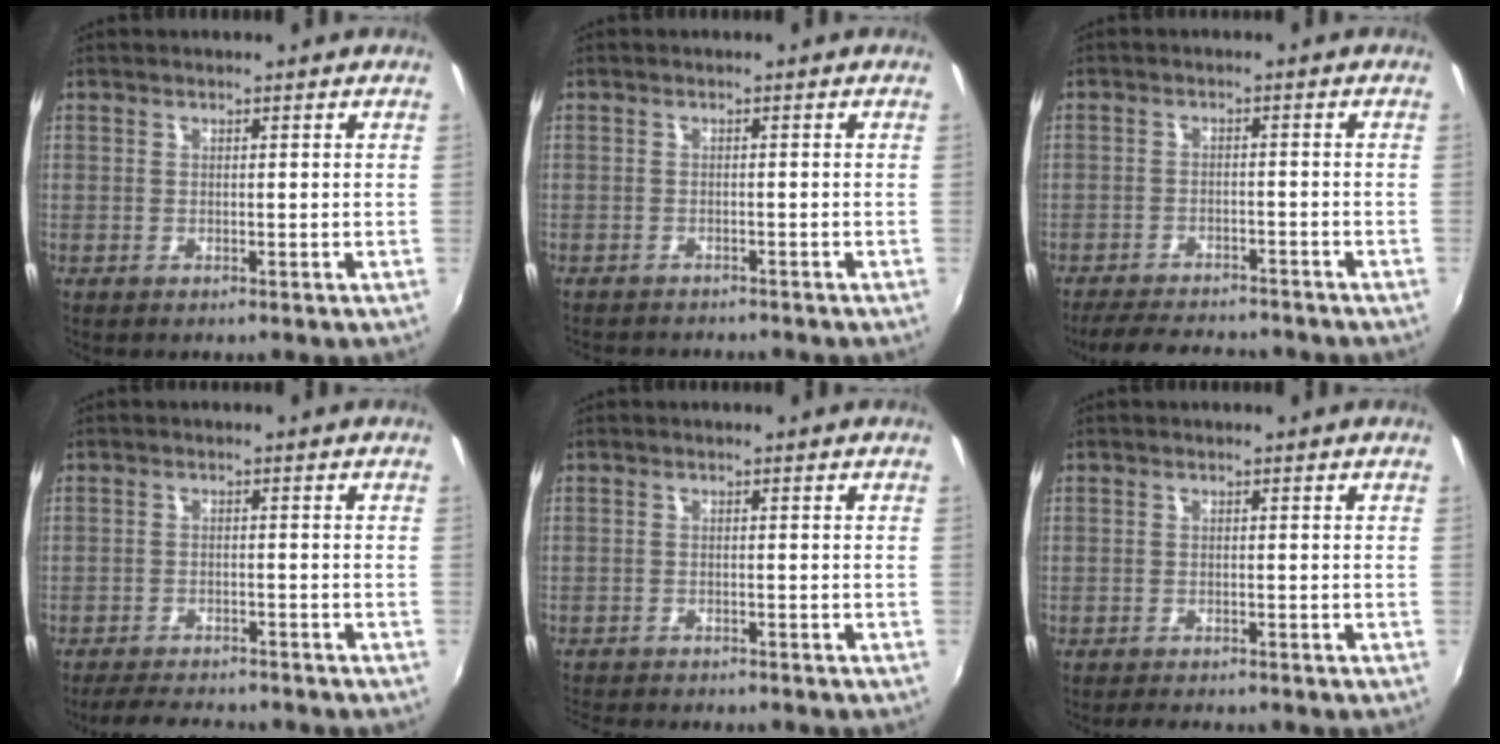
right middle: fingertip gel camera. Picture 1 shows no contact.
{"total": 4.9, "force": [-4.6, 0.9, 1.4], "torque": [-0.040, -0.014, -0.068]}
{"total": 11.1, "force": [-9.8, 2.9, 4.1], "torque": [-0.100, -0.006, -0.143]}
{"total": 7.6, "force": [-6.9, 1.6, 2.6], "torque": [-0.071, -0.005, -0.103]}
{"total": 6.6, "force": [-6.2, 1.0, 2.2], "torque": [-0.058, -0.017, -0.095]}
{"total": 3.2, "force": [-3.0, 0.7, 1.0], "torque": [-0.031, -0.008, -0.046]}